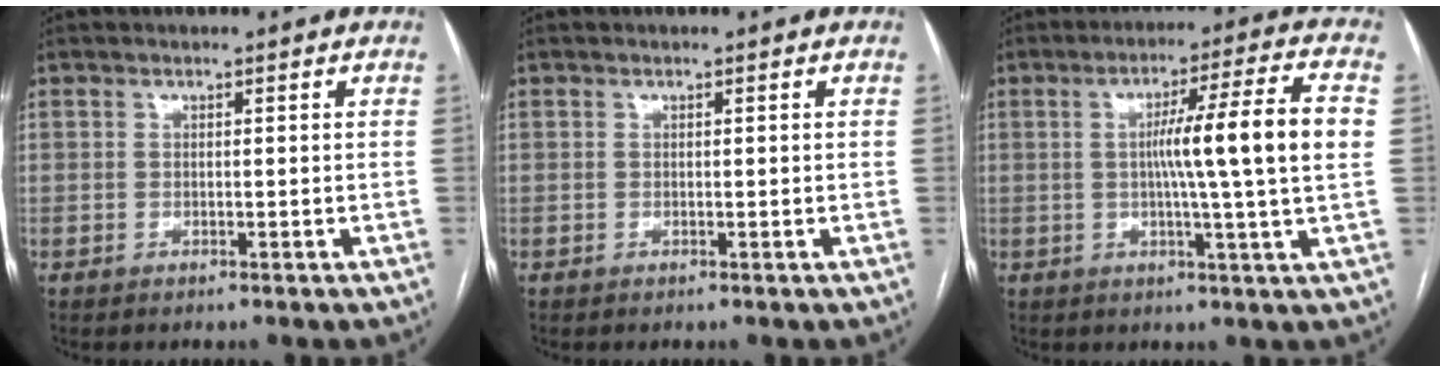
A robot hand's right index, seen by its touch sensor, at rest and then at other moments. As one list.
[{"total": 0.0}, {"total": 12.9, "force": [0.9, -1.4, 12.8], "torque": [-0.197, 0.007, 0.012]}]